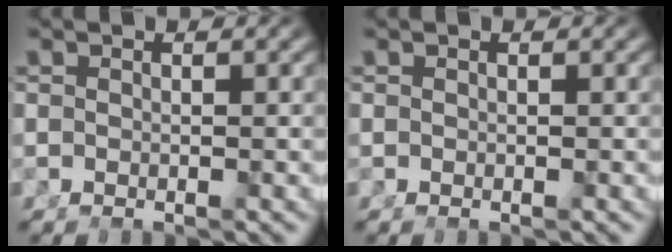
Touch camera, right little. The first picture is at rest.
{"total": 0.0}